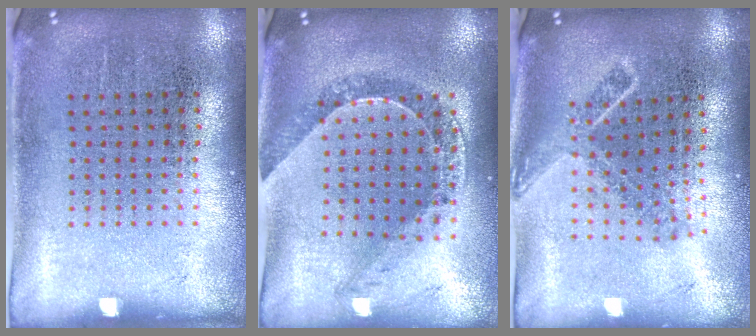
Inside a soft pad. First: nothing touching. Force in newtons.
{"total": 0.5, "press": 0.5, "slide": 0.1}
{"total": 1.8, "press": 1.3, "slide": 1.2}